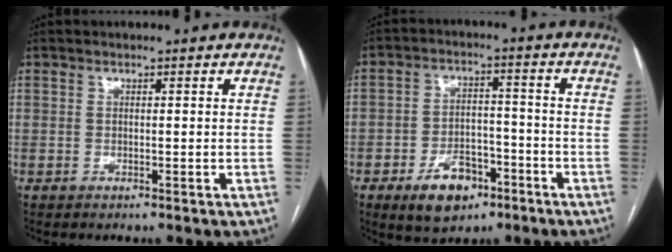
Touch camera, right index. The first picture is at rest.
{"total": 8.5, "force": [-4.7, 5.2, 4.8], "torque": [-0.080, 0.010, -0.070]}